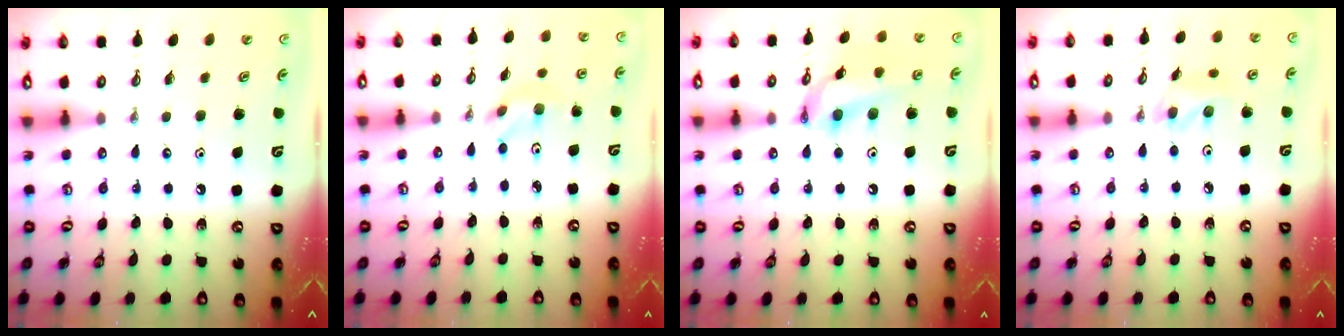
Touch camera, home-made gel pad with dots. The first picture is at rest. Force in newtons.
{"total": 3.6, "press": 2.8, "slide": 2.3}
{"total": 13.4, "press": 13.4, "slide": 1.2}
{"total": 6.9, "press": 6.8, "slide": 0.9}